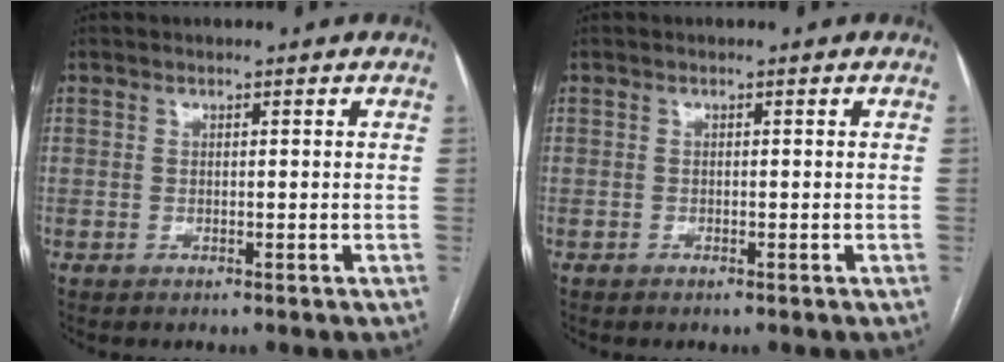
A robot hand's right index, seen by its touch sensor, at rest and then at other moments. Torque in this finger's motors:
{"motor_torque": [0.14, -0.08, -0.03, 0.02]}